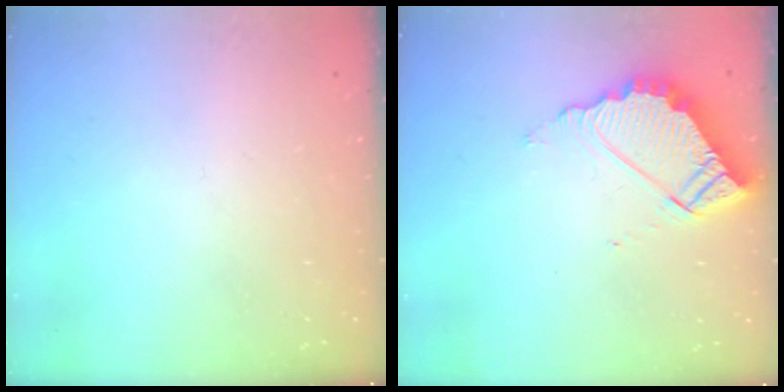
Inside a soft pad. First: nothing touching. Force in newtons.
{"total": 9.7, "press": 9.6, "slide": 0.7}